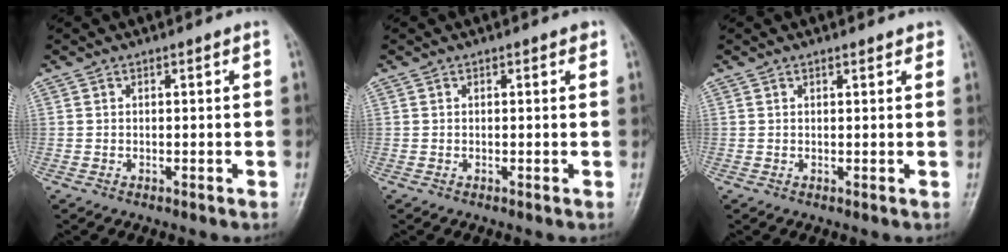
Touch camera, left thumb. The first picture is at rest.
{"total": 0.7, "force": [0.4, 0.3, 0.5], "torque": [-0.006, -0.001, 0.002]}
{"total": 1.5, "force": [1.2, 0.5, 0.8], "torque": [-0.004, -0.001, 0.012]}